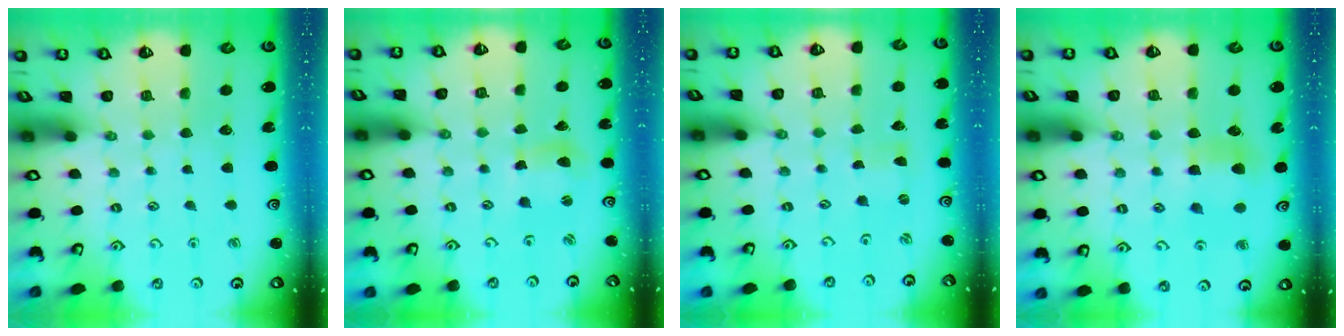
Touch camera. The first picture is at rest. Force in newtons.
{"total": 5.2, "press": 5.1, "slide": 0.8}
{"total": 0.0}
{"total": 5.6, "press": 5.6, "slide": 0.6}